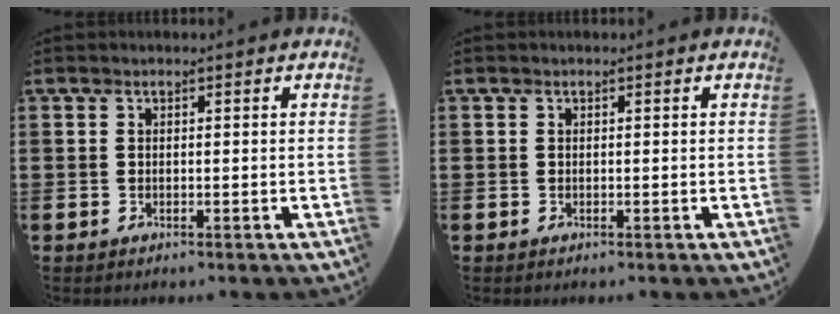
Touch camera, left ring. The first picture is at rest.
{"total": 0.0}